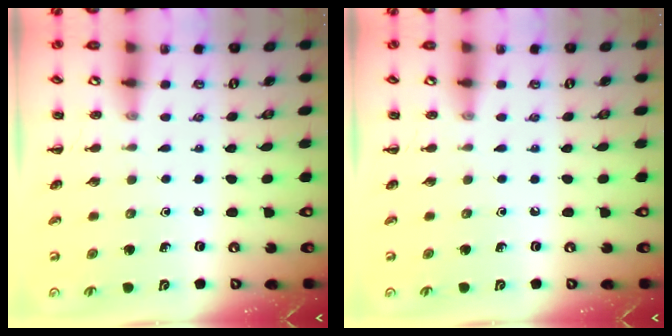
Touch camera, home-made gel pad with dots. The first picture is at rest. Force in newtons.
{"total": 0.0}